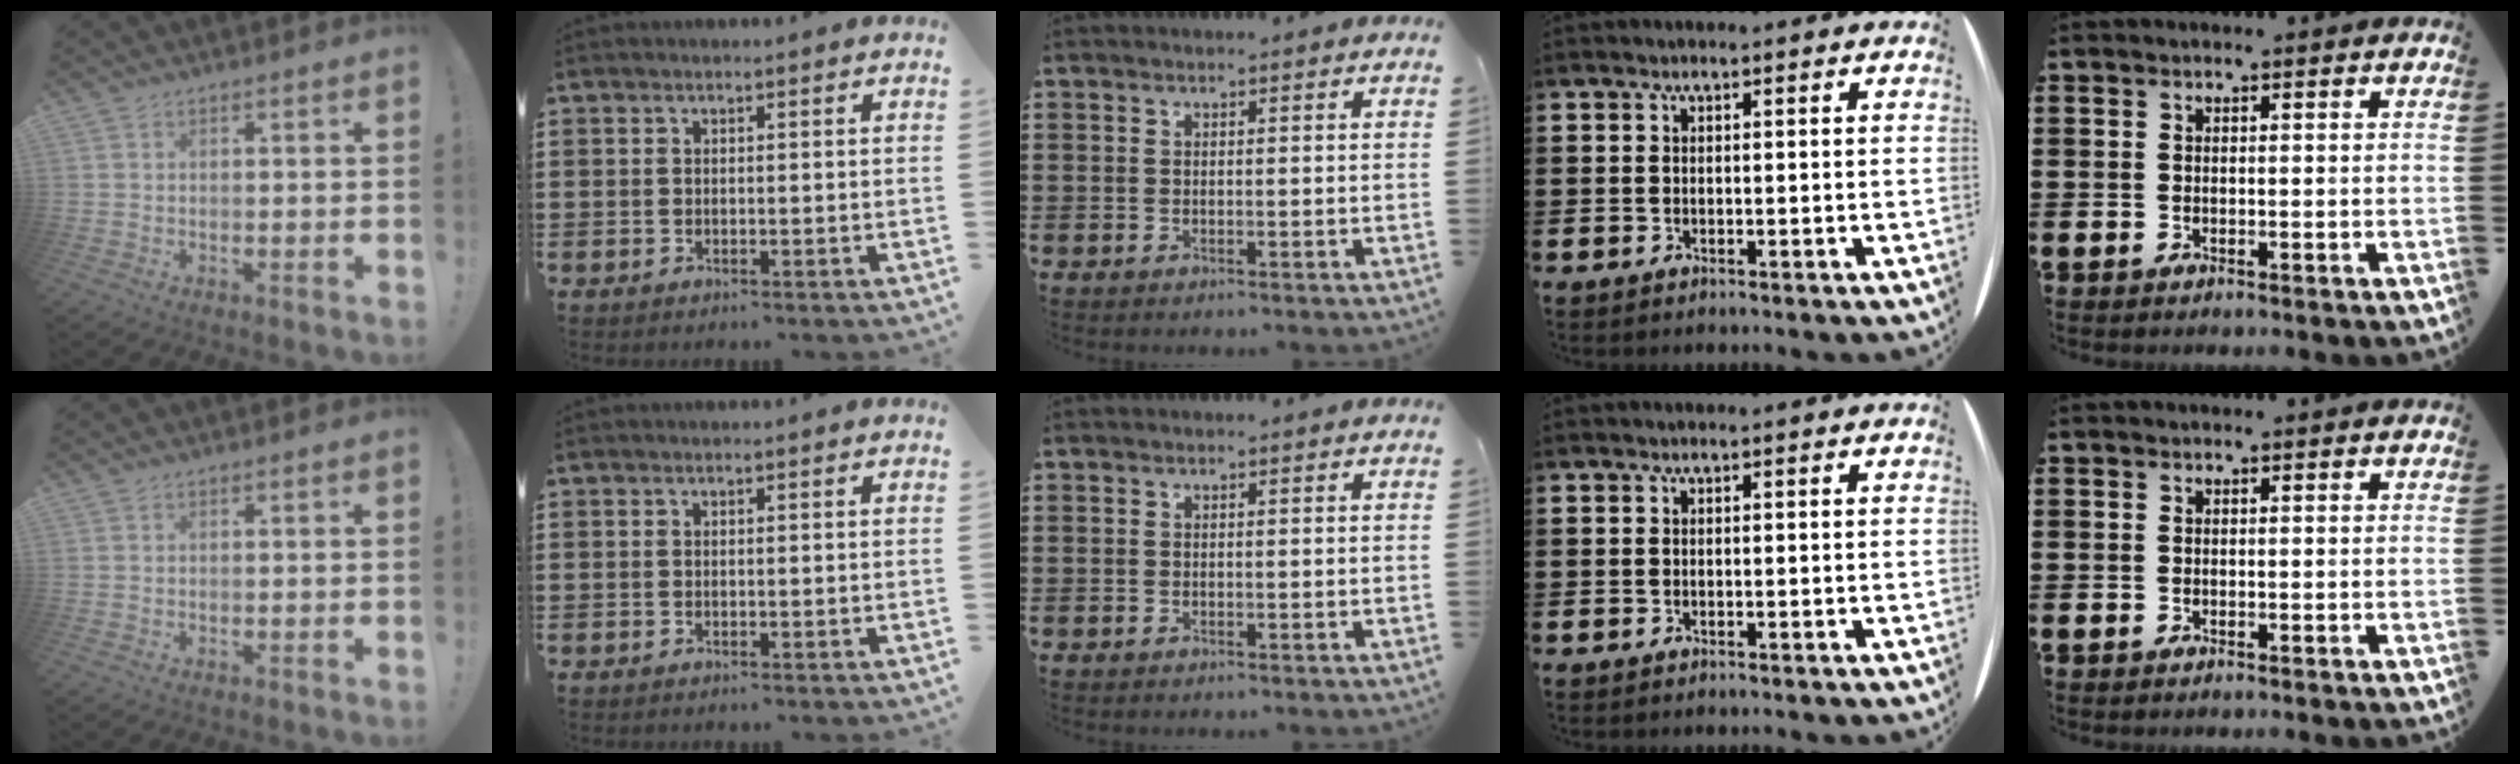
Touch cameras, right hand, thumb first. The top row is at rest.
{}